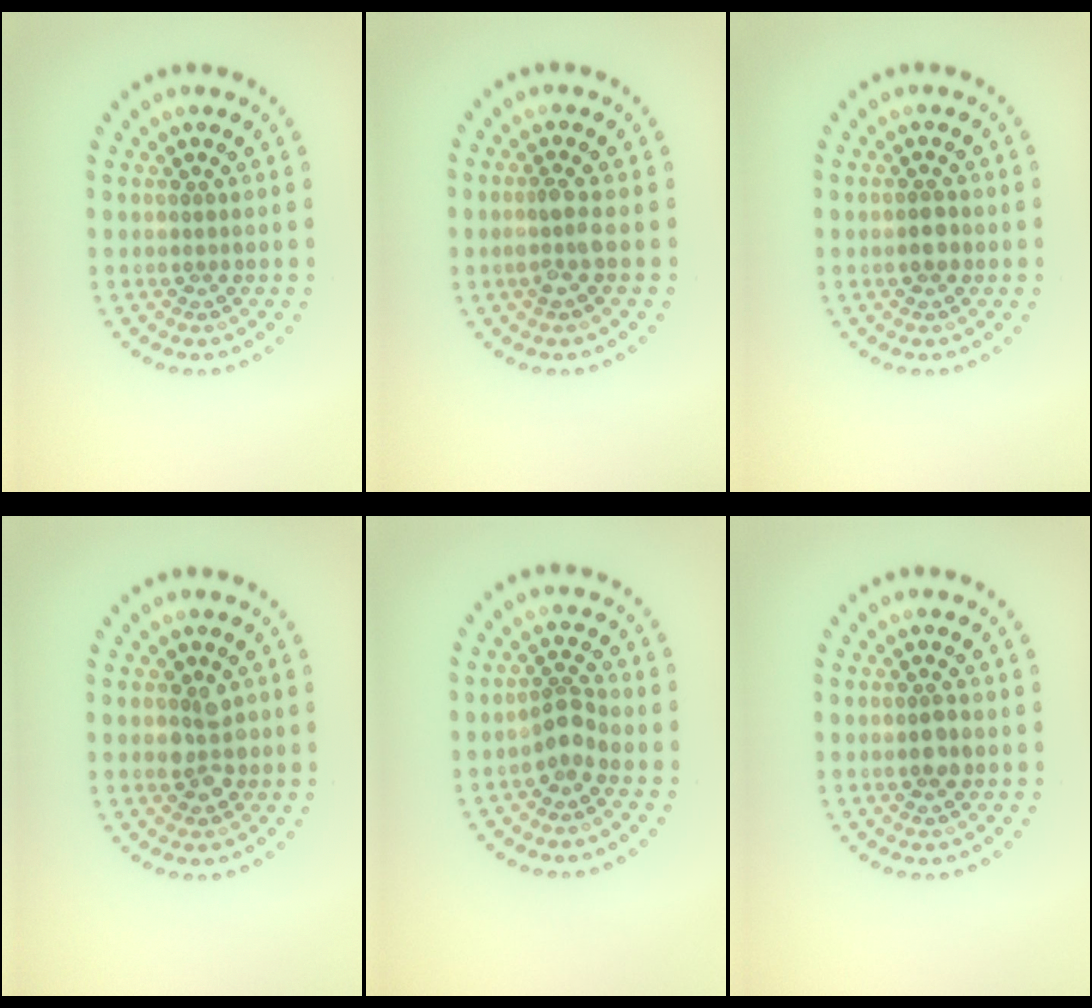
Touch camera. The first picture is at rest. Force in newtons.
{"total": 1.8, "press": 1.6, "slide": 0.8}
{"total": 1.6, "press": 1.5, "slide": 0.3}
{"total": 2.5, "press": 2.5, "slide": 0.5}
{"total": 2.0, "press": 1.5, "slide": 1.3}
{"total": 1.6, "press": 1.6, "slide": 0.3}